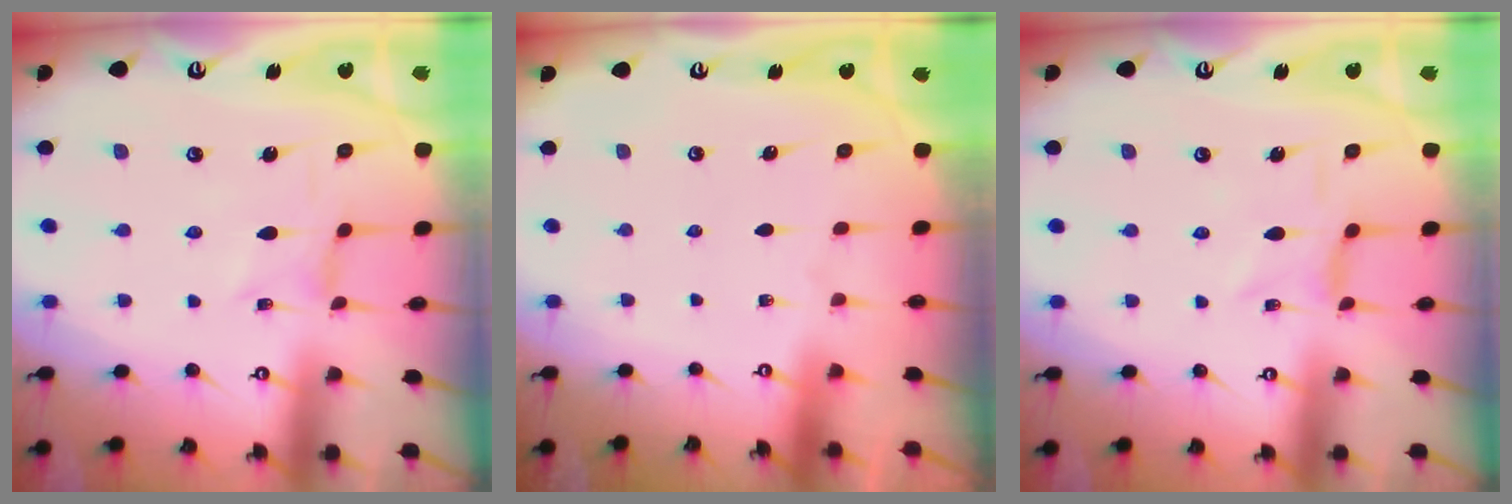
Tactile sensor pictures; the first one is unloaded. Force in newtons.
{"total": 0.0}
{"total": 0.8, "press": 0.7, "slide": 0.4}